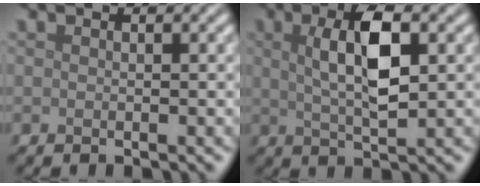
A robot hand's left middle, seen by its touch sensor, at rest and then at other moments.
{"total": 5.8, "force": [1.4, 1.9, 5.3], "torque": [-0.096, 0.007, 0.023]}